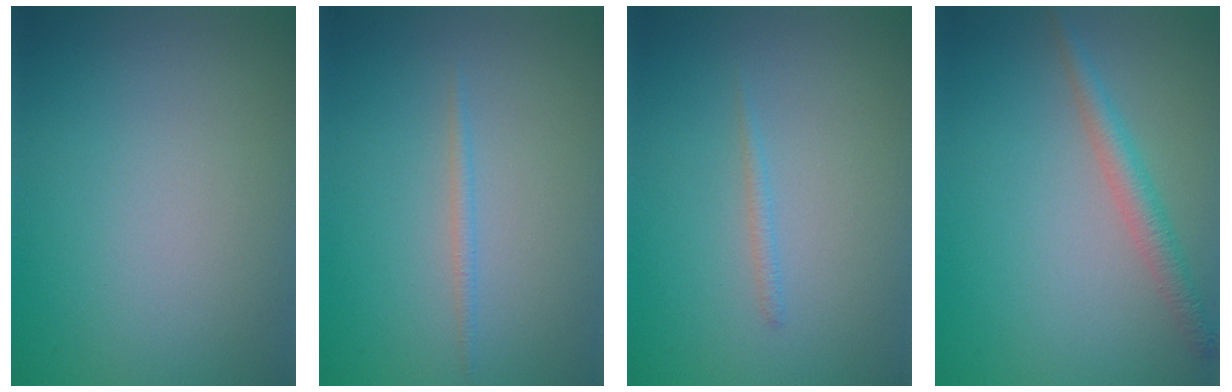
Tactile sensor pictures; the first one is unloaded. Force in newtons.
{"total": 0.9, "press": 0.9, "slide": 0.1}
{"total": 0.7, "press": 0.7, "slide": 0.1}
{"total": 2.4, "press": 2.4, "slide": 0.1}